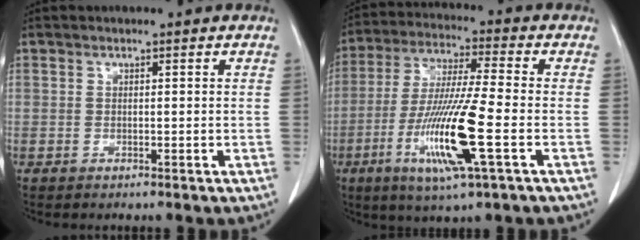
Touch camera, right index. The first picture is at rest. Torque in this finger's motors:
{"motor_torque": [2.14, 0.00, 0.48, 0.15]}